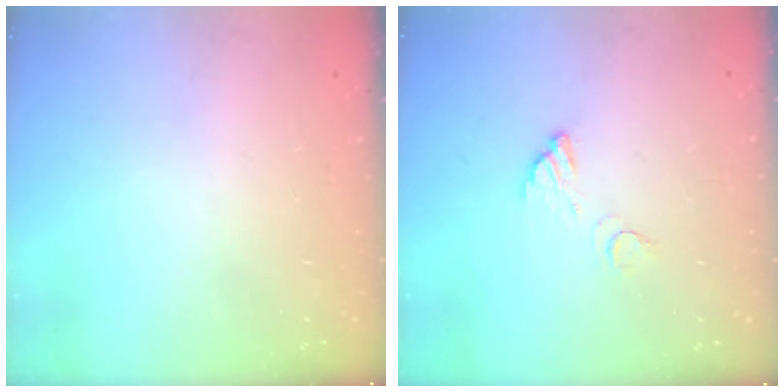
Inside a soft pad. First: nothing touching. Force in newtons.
{"total": 3.5, "press": 3.5, "slide": 0.2}